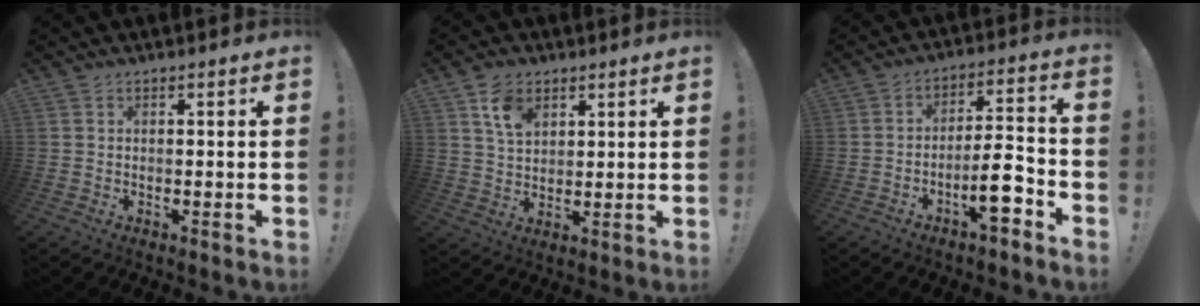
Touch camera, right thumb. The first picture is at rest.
{"total": 7.9, "force": [4.4, 5.2, 4.0], "torque": [-0.063, -0.014, 0.082]}
{"total": 10.7, "force": [-5.6, 3.0, 8.6], "torque": [-0.128, 0.032, -0.097]}